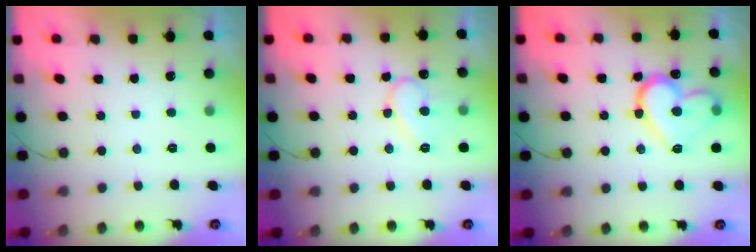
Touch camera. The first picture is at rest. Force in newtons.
{"total": 10.2, "press": 10.1, "slide": 0.9}
{"total": 16.4, "press": 16.3, "slide": 1.9}